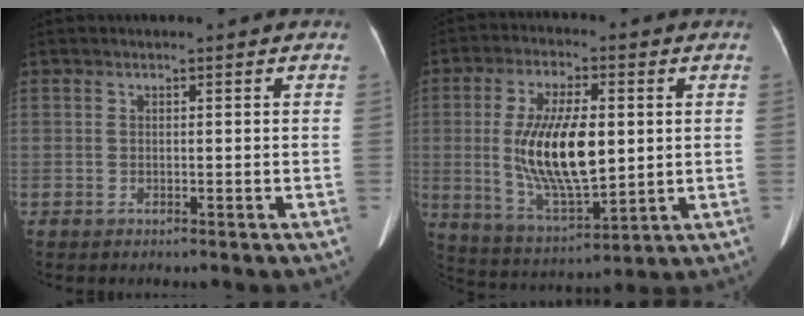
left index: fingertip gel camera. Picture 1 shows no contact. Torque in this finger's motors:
{"motor_torque": [1.33, 0.68, 0.36, 0.19]}